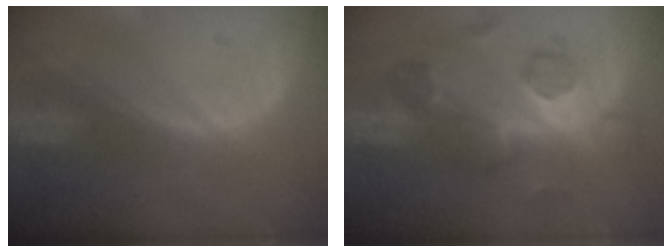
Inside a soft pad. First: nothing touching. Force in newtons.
{"total": 7.8, "press": 7.5, "slide": 2.1}